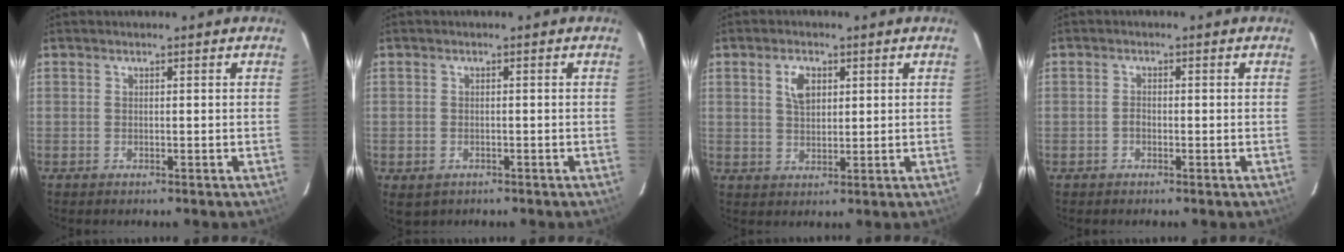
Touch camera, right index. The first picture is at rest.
{"total": 2.9, "force": [-1.3, 2.3, 1.2], "torque": [-0.025, -0.003, -0.014]}
{"total": 4.3, "force": [1.6, 2.7, 3.0], "torque": [-0.053, 0.008, 0.032]}
{"total": 1.1, "force": [-0.6, 0.8, 0.4], "torque": [-0.007, 0.003, -0.012]}